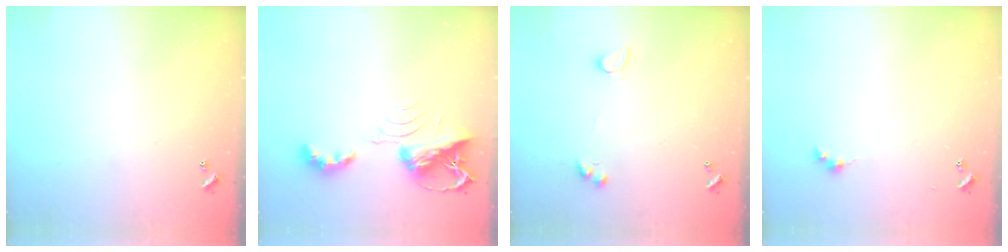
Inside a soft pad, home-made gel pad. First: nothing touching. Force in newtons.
{"total": 7.7, "press": 7.7, "slide": 0.5}
{"total": 2.9, "press": 2.6, "slide": 1.3}
{"total": 2.6, "press": 2.6, "slide": 0.5}